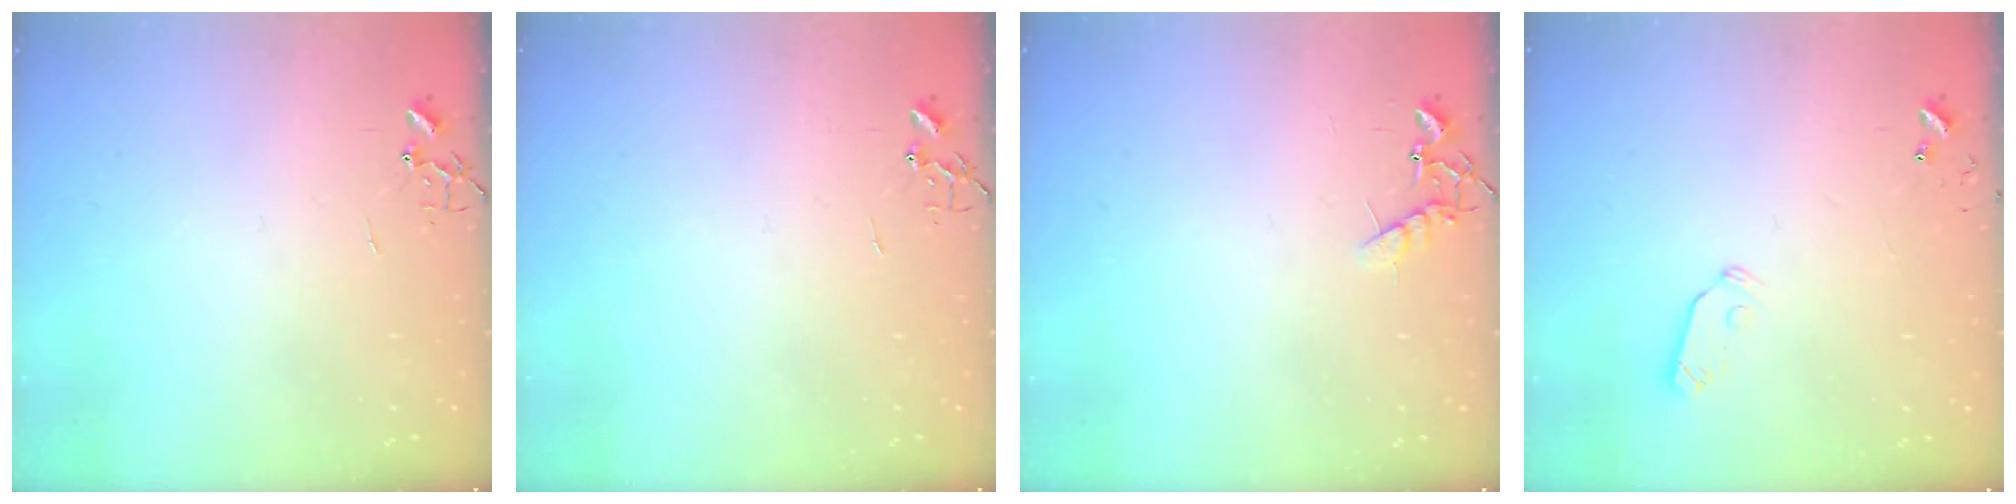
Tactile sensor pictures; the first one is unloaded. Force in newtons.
{"total": 0.0}
{"total": 6.8, "press": 6.8, "slide": 0.3}
{"total": 5.3, "press": 5.3, "slide": 0.1}